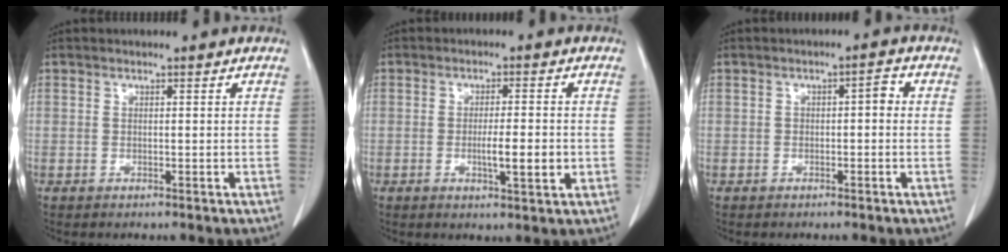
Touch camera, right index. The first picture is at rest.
{"total": 5.1, "force": [-1.0, 0.7, 5.0], "torque": [-0.083, -0.003, -0.011]}
{"total": 2.1, "force": [-0.1, 0.9, 1.9], "torque": [-0.022, 0.014, -0.001]}